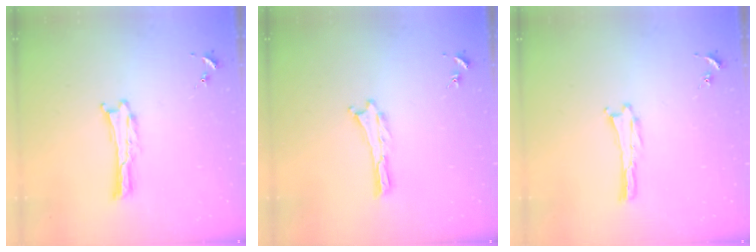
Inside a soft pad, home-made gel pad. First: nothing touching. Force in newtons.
{"total": 0.0}
{"total": 0.0}